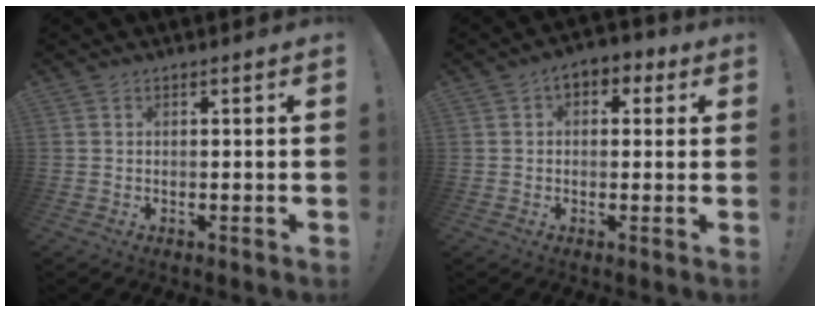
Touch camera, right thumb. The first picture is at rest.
{"total": 5.0, "force": [1.5, 3.6, 3.1], "torque": [-0.032, -0.001, 0.023]}